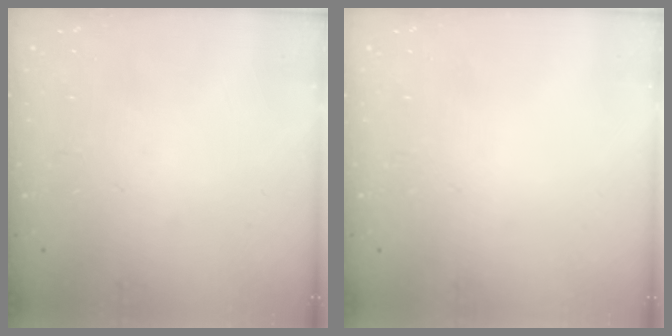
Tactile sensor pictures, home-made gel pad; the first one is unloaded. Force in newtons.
{"total": 0.0}